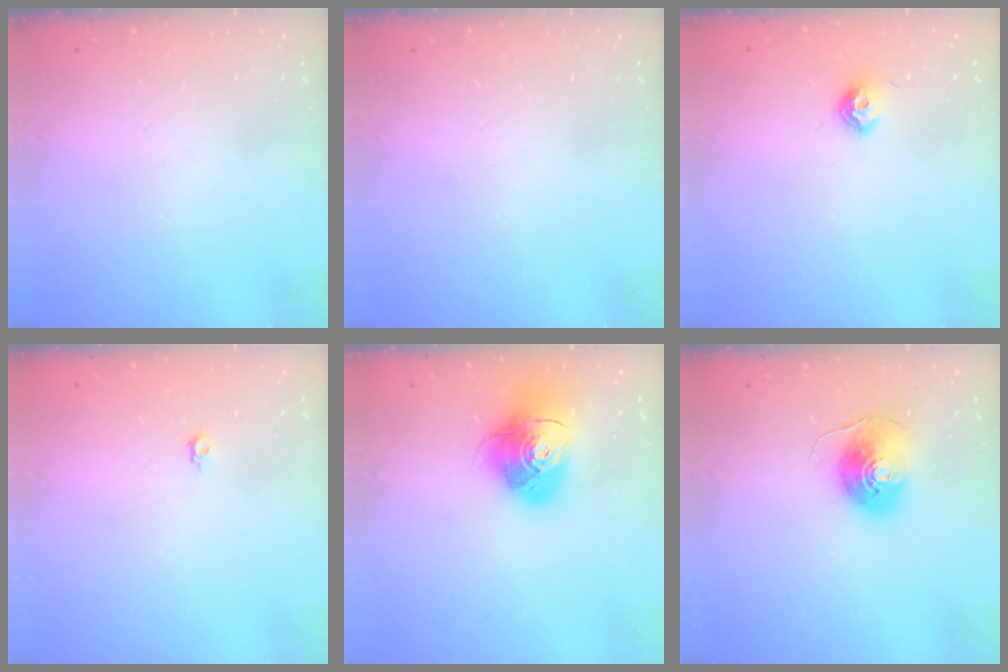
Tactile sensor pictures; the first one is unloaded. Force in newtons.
{"total": 0.0}
{"total": 7.9, "press": 7.8, "slide": 0.9}
{"total": 3.5, "press": 3.4, "slide": 0.6}
{"total": 14.5, "press": 14.4, "slide": 1.9}
{"total": 8.8, "press": 8.8, "slide": 0.6}